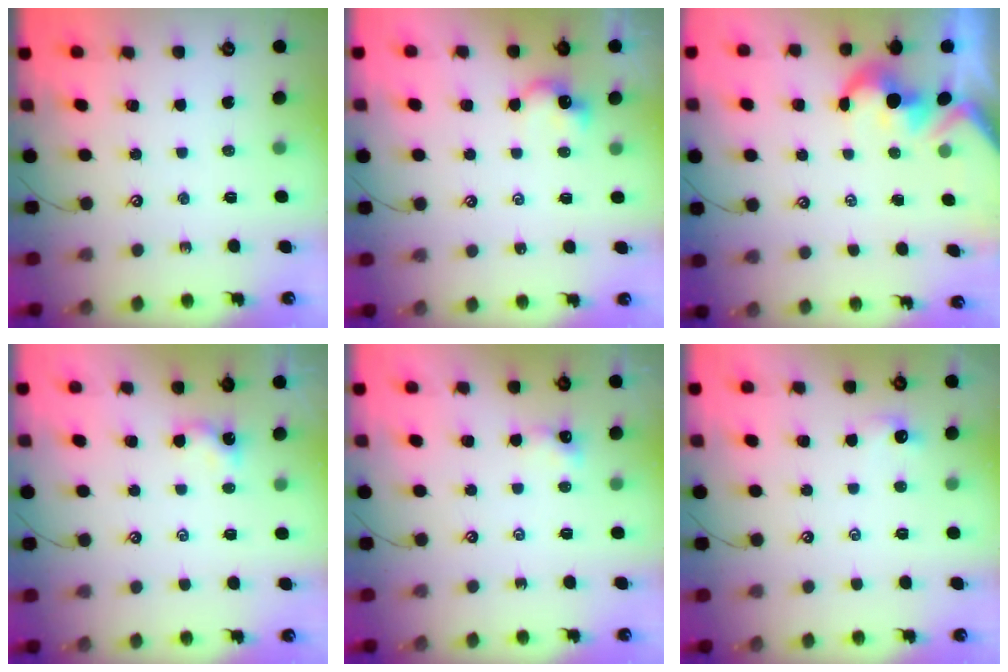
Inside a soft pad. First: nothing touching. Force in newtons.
{"total": 1.7, "press": 1.7, "slide": 0.4}
{"total": 1.7, "press": 1.4, "slide": 1.0}
{"total": 0.7, "press": 0.7, "slide": 0.3}
{"total": 0.8, "press": 0.8, "slide": 0.3}
{"total": 0.9, "press": 0.8, "slide": 0.4}